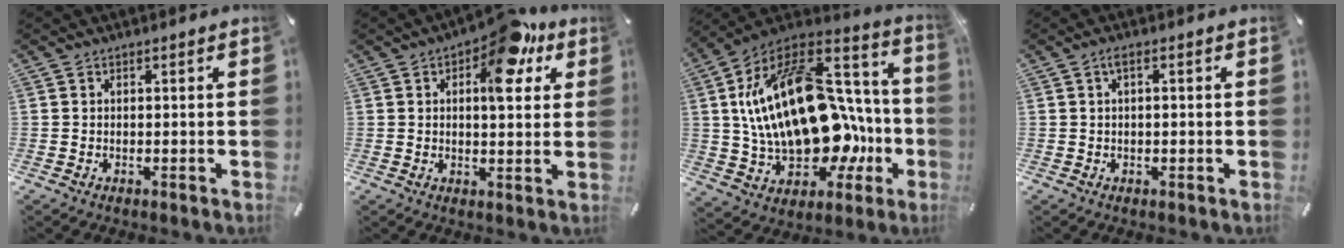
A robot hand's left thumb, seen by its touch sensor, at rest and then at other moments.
{"total": 13.4, "force": [6.4, 6.4, 10.0], "torque": [-0.122, -0.034, 0.100]}
{"total": 30.9, "force": [0.1, 19.1, 24.3], "torque": [-0.444, -0.026, 0.028]}
{"total": 2.1, "force": [0.1, 0.7, 2.0], "torque": [-0.037, 0.004, 0.000]}